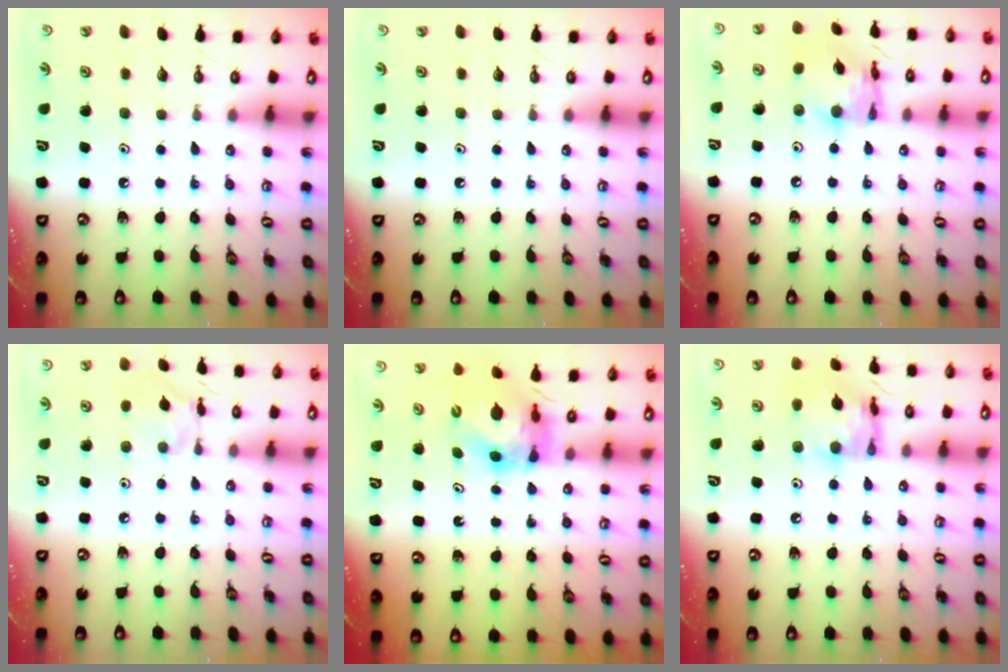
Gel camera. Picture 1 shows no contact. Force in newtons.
{"total": 0.0}
{"total": 12.5, "press": 12.5, "slide": 1.1}
{"total": 5.4, "press": 5.4, "slide": 0.6}
{"total": 6.2, "press": 6.1, "slide": 0.6}
{"total": 13.4, "press": 13.4, "slide": 1.3}